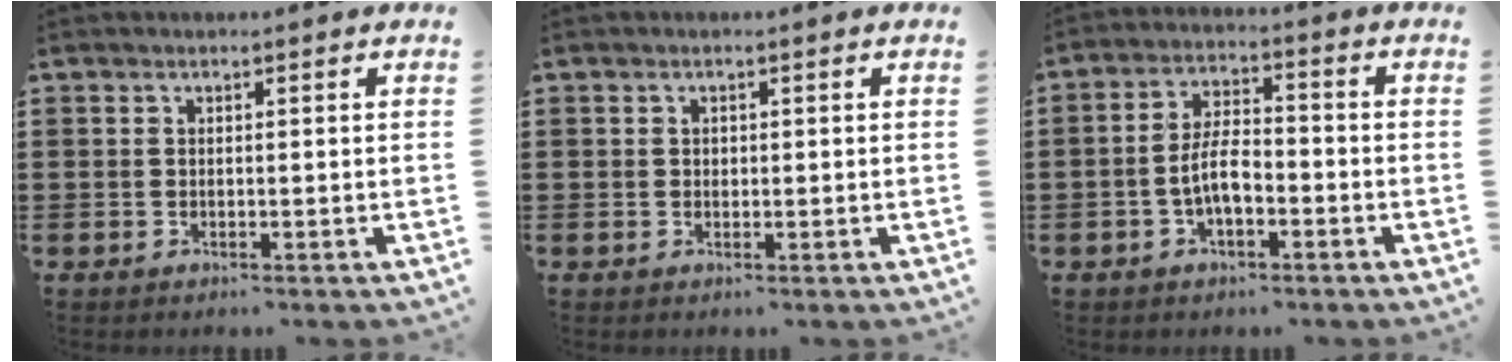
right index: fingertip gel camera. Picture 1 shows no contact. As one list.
[{"total": 0.7, "force": [0.2, 0.6, 0.3], "torque": [-0.008, 0.003, 0.004]}, {"total": 6.1, "force": [-1.8, 2.7, 5.2], "torque": [-0.109, 0.004, -0.038]}]